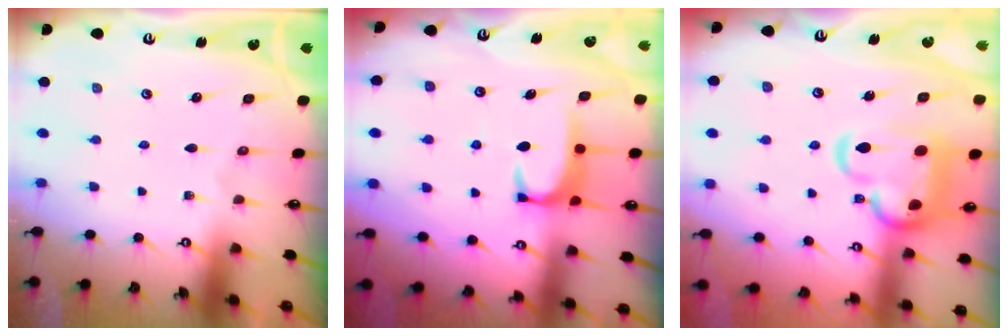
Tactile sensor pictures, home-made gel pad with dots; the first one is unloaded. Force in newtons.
{"total": 2.4, "press": 2.4, "slide": 0.6}
{"total": 9.9, "press": 9.7, "slide": 1.9}